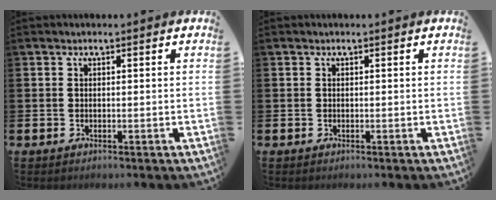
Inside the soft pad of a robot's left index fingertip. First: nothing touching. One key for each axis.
{"total": 0.0}